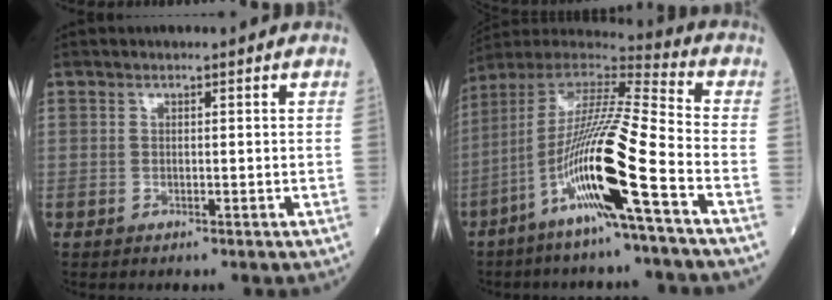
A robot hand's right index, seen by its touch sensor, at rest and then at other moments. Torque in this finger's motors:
{"motor_torque": [1.83, -0.31, 1.05, 0.21]}